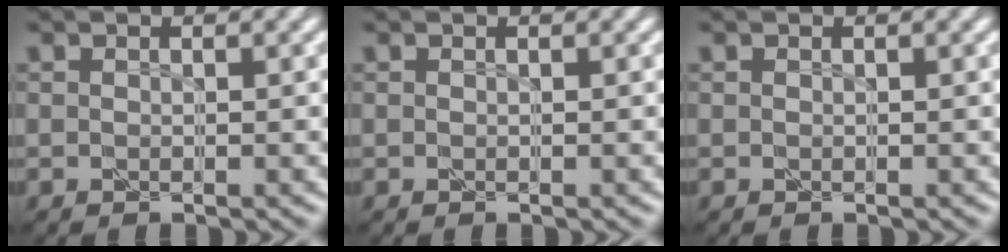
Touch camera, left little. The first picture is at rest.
{"total": 0.0}
{"total": 0.0}